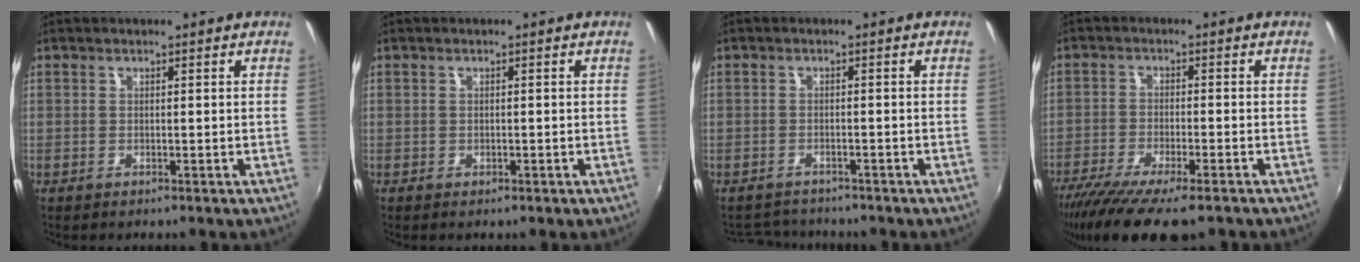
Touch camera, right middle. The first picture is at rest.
{"total": 0.7, "force": [-0.4, 0.5, 0.2], "torque": [-0.003, -0.005, -0.008]}
{"total": 5.1, "force": [-4.8, 1.6, 0.8], "torque": [-0.026, 0.001, -0.074]}
{"total": 13.9, "force": [-10.8, 2.7, 8.4], "torque": [-0.173, -0.052, -0.178]}